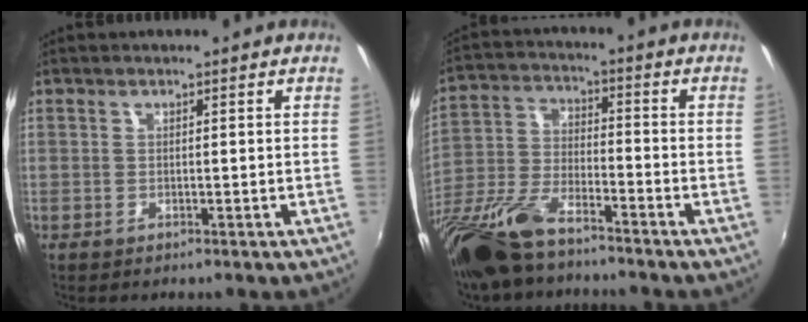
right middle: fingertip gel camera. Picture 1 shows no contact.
{"total": 16.4, "force": [-12.2, 4.9, 9.8], "torque": [-0.219, -0.033, -0.240]}